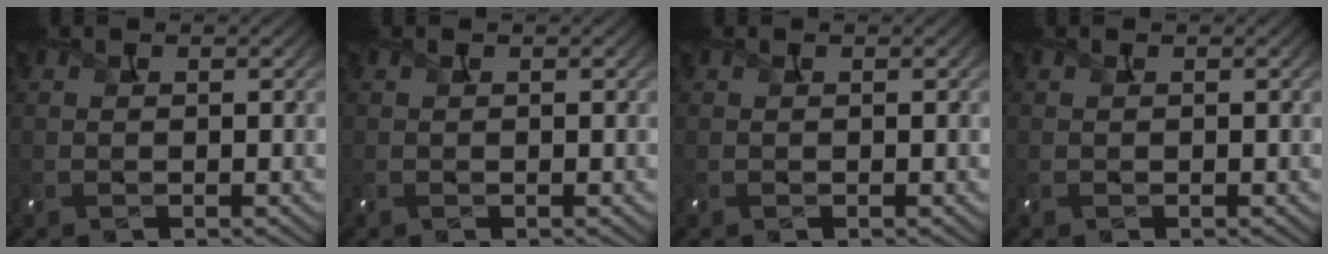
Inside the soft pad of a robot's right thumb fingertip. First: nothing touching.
{"total": 0.0}
{"total": 0.0}
{"total": 0.0}